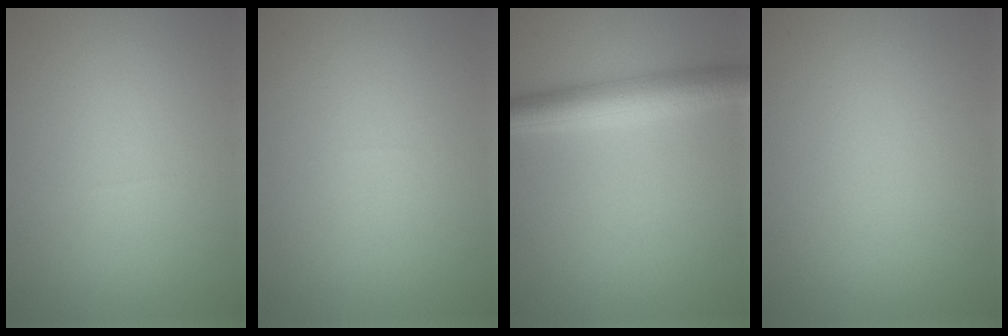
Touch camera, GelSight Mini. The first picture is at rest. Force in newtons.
{"total": 0.0}
{"total": 4.6, "press": 4.6, "slide": 0.0}
{"total": 0.0}